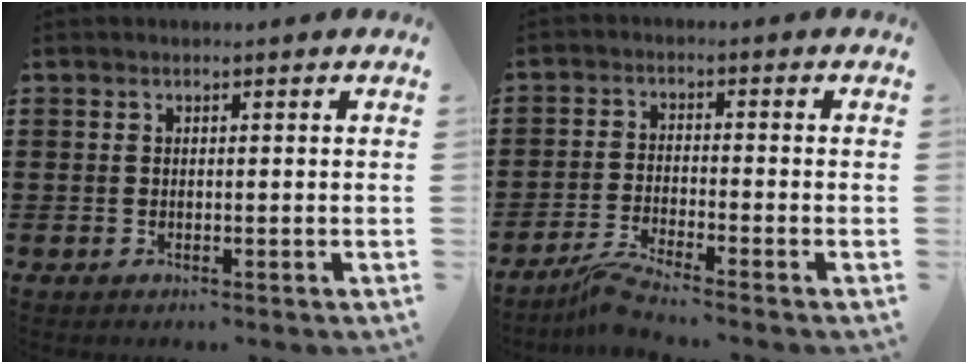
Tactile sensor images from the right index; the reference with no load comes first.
{"total": 3.7, "force": [-3.3, -0.3, 1.6], "torque": [-0.043, -0.007, -0.067]}